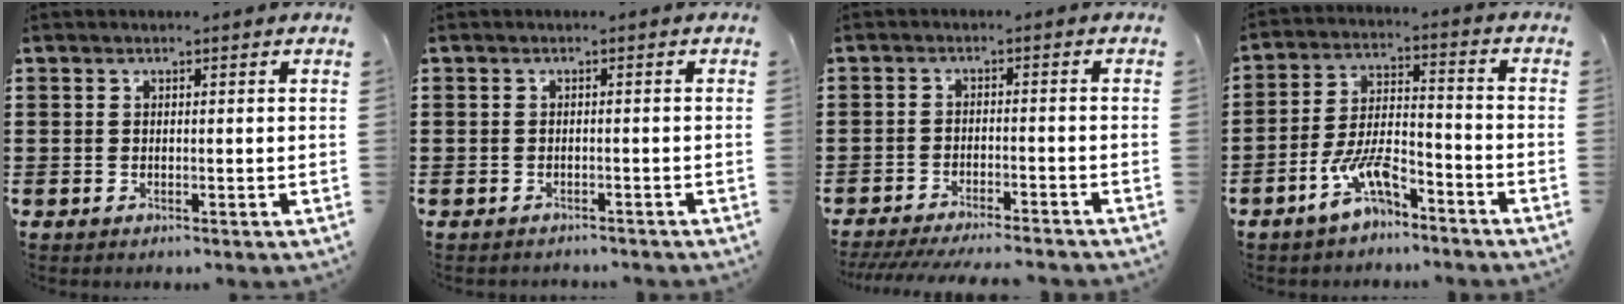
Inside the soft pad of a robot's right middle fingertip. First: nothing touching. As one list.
[{"total": 1.0, "force": [-0.9, 0.3, -0.1], "torque": [0.000, 0.003, -0.022]}, {"total": 3.8, "force": [-3.7, -0.1, 0.9], "torque": [-0.022, -0.007, -0.076]}, {"total": 7.9, "force": [-5.4, 2.5, 5.2], "torque": [-0.119, 0.001, -0.104]}]